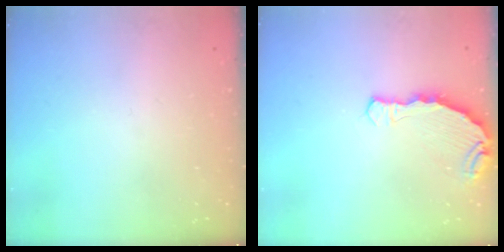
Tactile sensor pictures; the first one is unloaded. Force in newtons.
{"total": 8.2, "press": 6.6, "slide": 4.8}